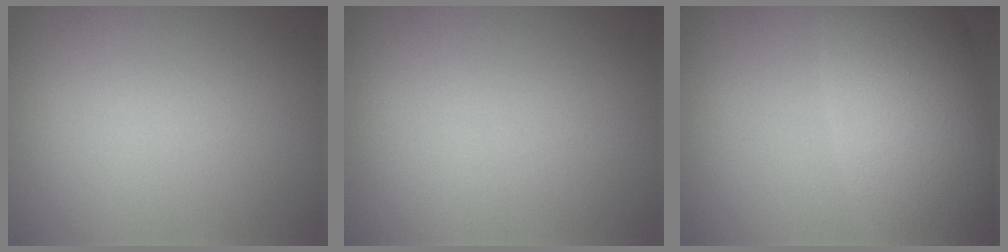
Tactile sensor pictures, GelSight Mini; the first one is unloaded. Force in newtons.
{"total": 0.0}
{"total": 8.2, "press": 8.2, "slide": 0.4}